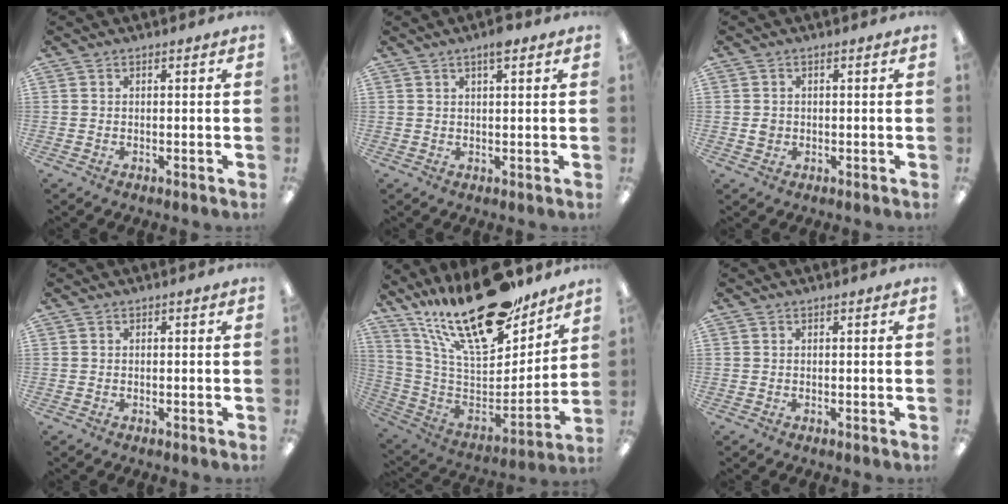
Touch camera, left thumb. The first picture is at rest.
{"total": 3.4, "force": [2.4, 0.6, 2.3], "torque": [-0.035, -0.003, 0.037]}
{"total": 1.8, "force": [0.2, 1.6, 0.8], "torque": [-0.018, 0.006, 0.002]}
{"total": 0.0}
{"total": 27.4, "force": [19.6, 9.9, 16.3], "torque": [-0.280, -0.125, 0.338]}
{"total": 0.0}